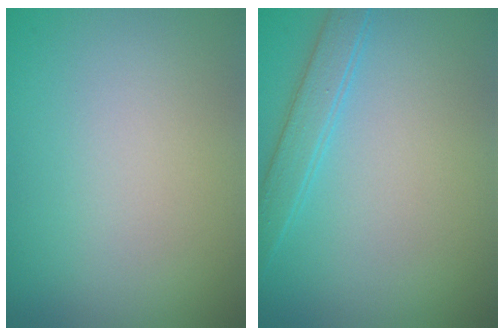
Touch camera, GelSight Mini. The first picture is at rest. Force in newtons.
{"total": 2.2, "press": 2.2, "slide": 0.2}